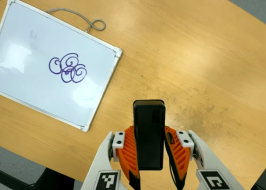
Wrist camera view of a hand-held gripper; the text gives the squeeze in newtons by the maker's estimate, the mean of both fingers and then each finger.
{"total": 4.5, "left": 3.6, "right": 5.5}